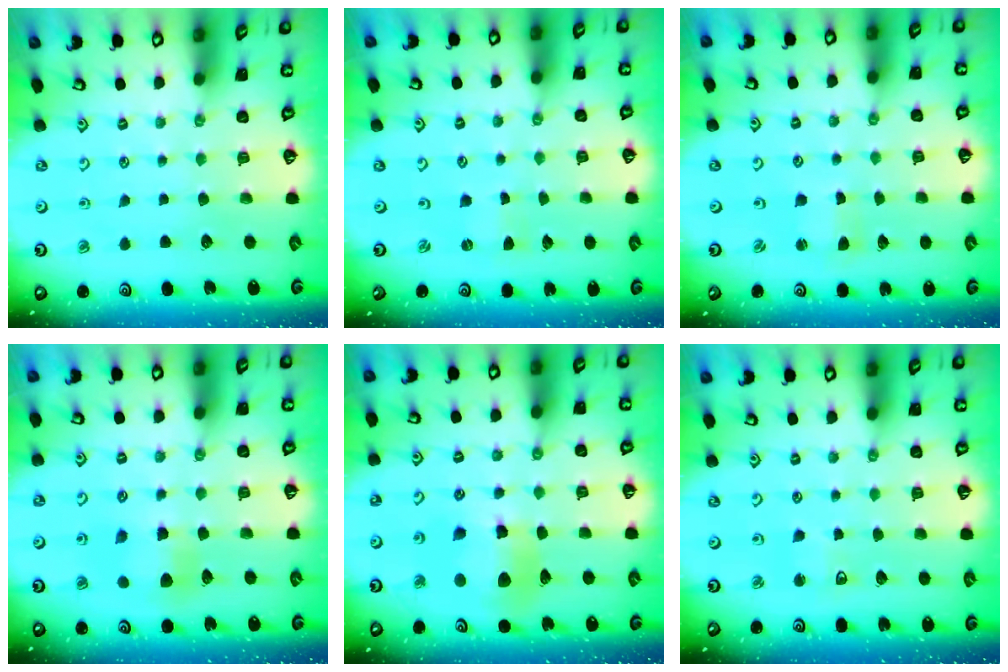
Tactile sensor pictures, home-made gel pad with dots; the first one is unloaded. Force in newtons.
{"total": 0.0}
{"total": 1.7, "press": 1.6, "slide": 0.3}
{"total": 6.3, "press": 6.3, "slide": 0.4}
{"total": 11.5, "press": 11.4, "slide": 1.3}
{"total": 4.2, "press": 4.1, "slide": 0.7}